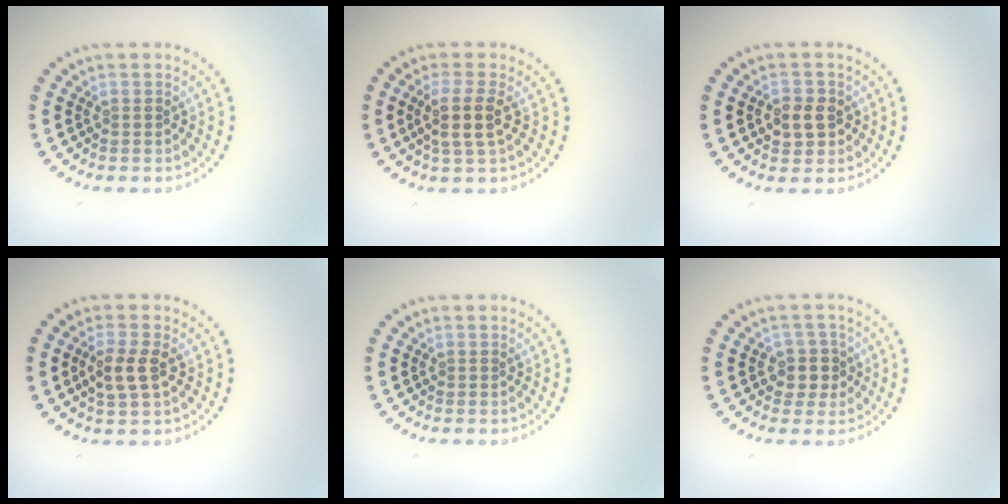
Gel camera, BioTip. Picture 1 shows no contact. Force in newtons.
{"total": 2.8, "press": 2.4, "slide": 1.5}
{"total": 2.5, "press": 2.5, "slide": 0.4}
{"total": 2.9, "press": 2.8, "slide": 0.9}
{"total": 0.0}
{"total": 2.5, "press": 2.1, "slide": 1.3}